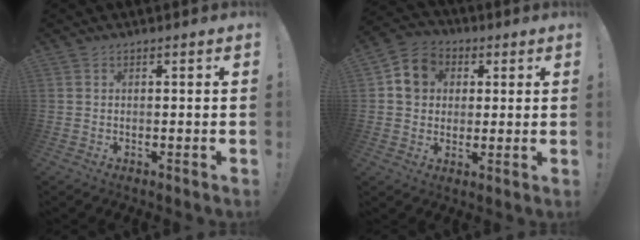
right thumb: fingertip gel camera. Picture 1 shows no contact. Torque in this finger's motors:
{"motor_torque": [0.32, 0.27, 0.05, 0.15, 0.05]}